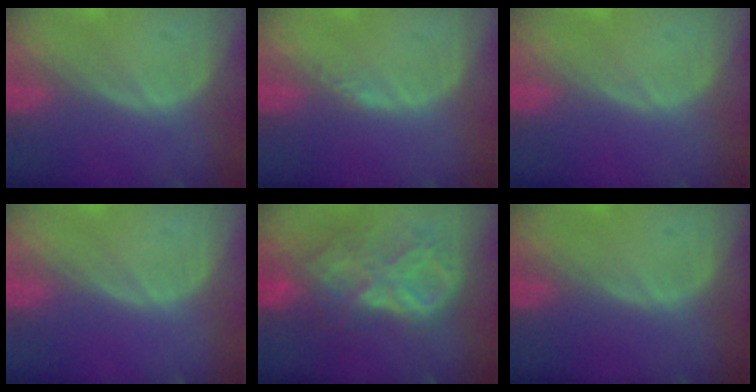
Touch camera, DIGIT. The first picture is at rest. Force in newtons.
{"total": 0.8, "press": 0.6, "slide": 0.4}
{"total": 0.0}
{"total": 0.0}
{"total": 9.1, "press": 7.9, "slide": 4.5}
{"total": 0.0}